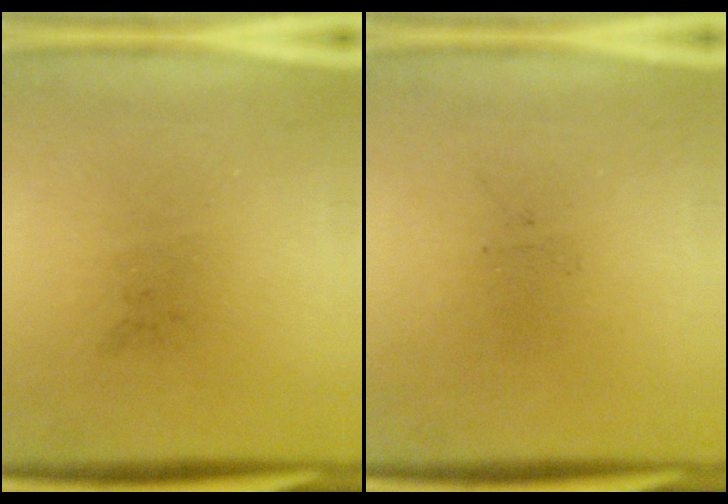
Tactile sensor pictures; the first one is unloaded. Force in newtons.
{"total": 0.0}